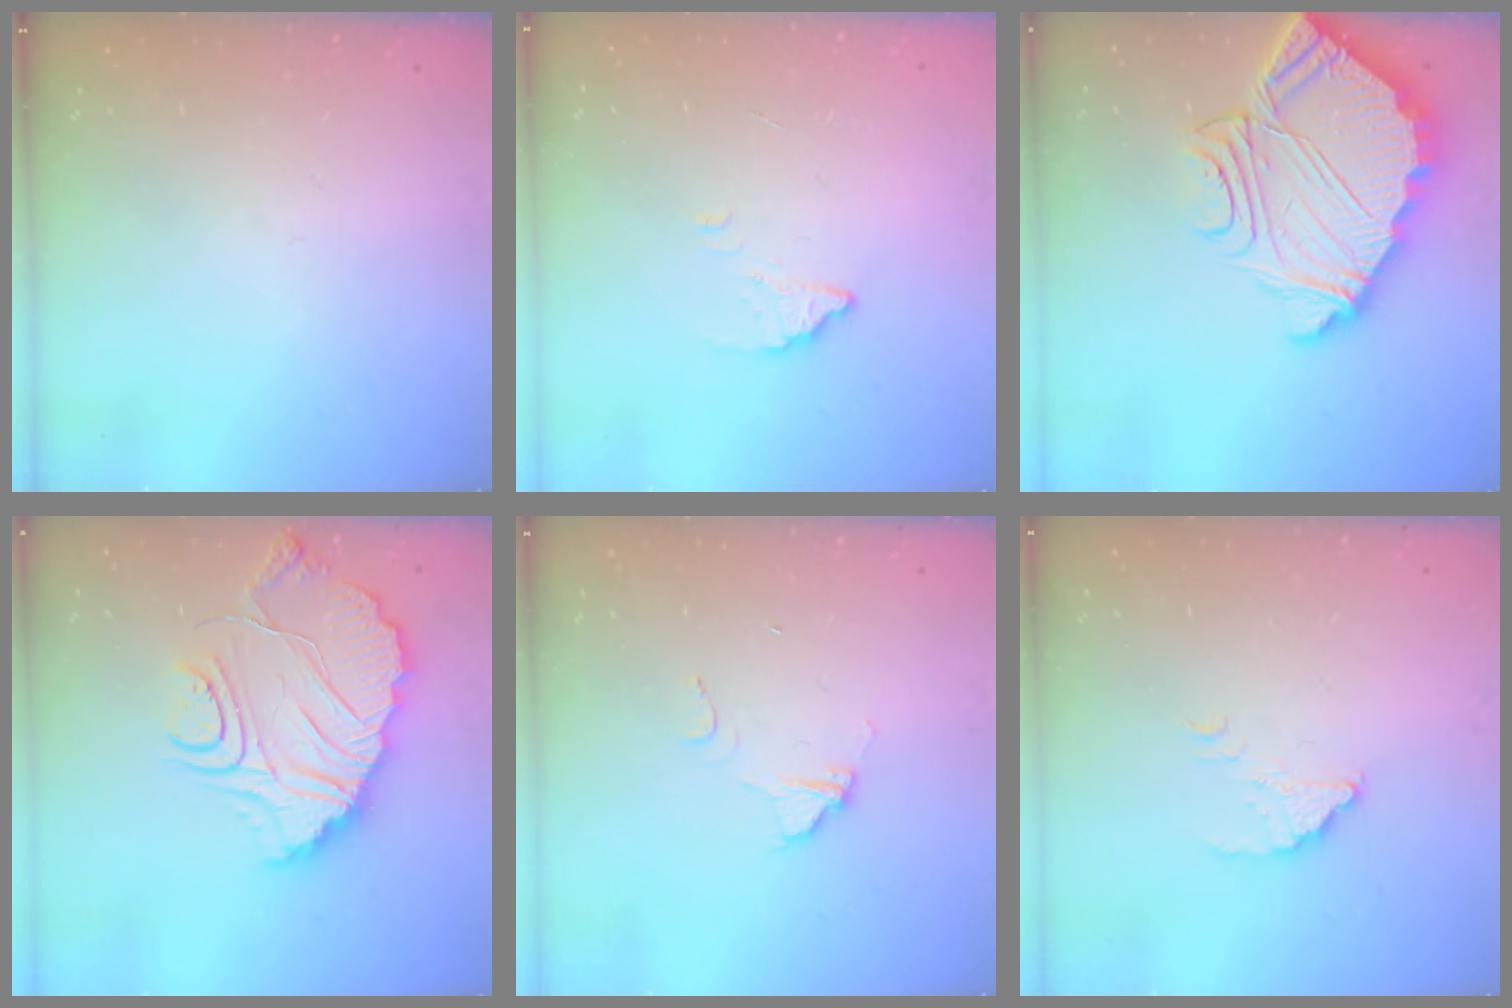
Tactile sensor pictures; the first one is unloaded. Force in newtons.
{"total": 2.8, "press": 2.8, "slide": 0.2}
{"total": 14.4, "press": 14.3, "slide": 1.1}
{"total": 16.2, "press": 16.2, "slide": 1.2}
{"total": 5.7, "press": 5.7, "slide": 0.4}
{"total": 2.2, "press": 2.2, "slide": 0.0}